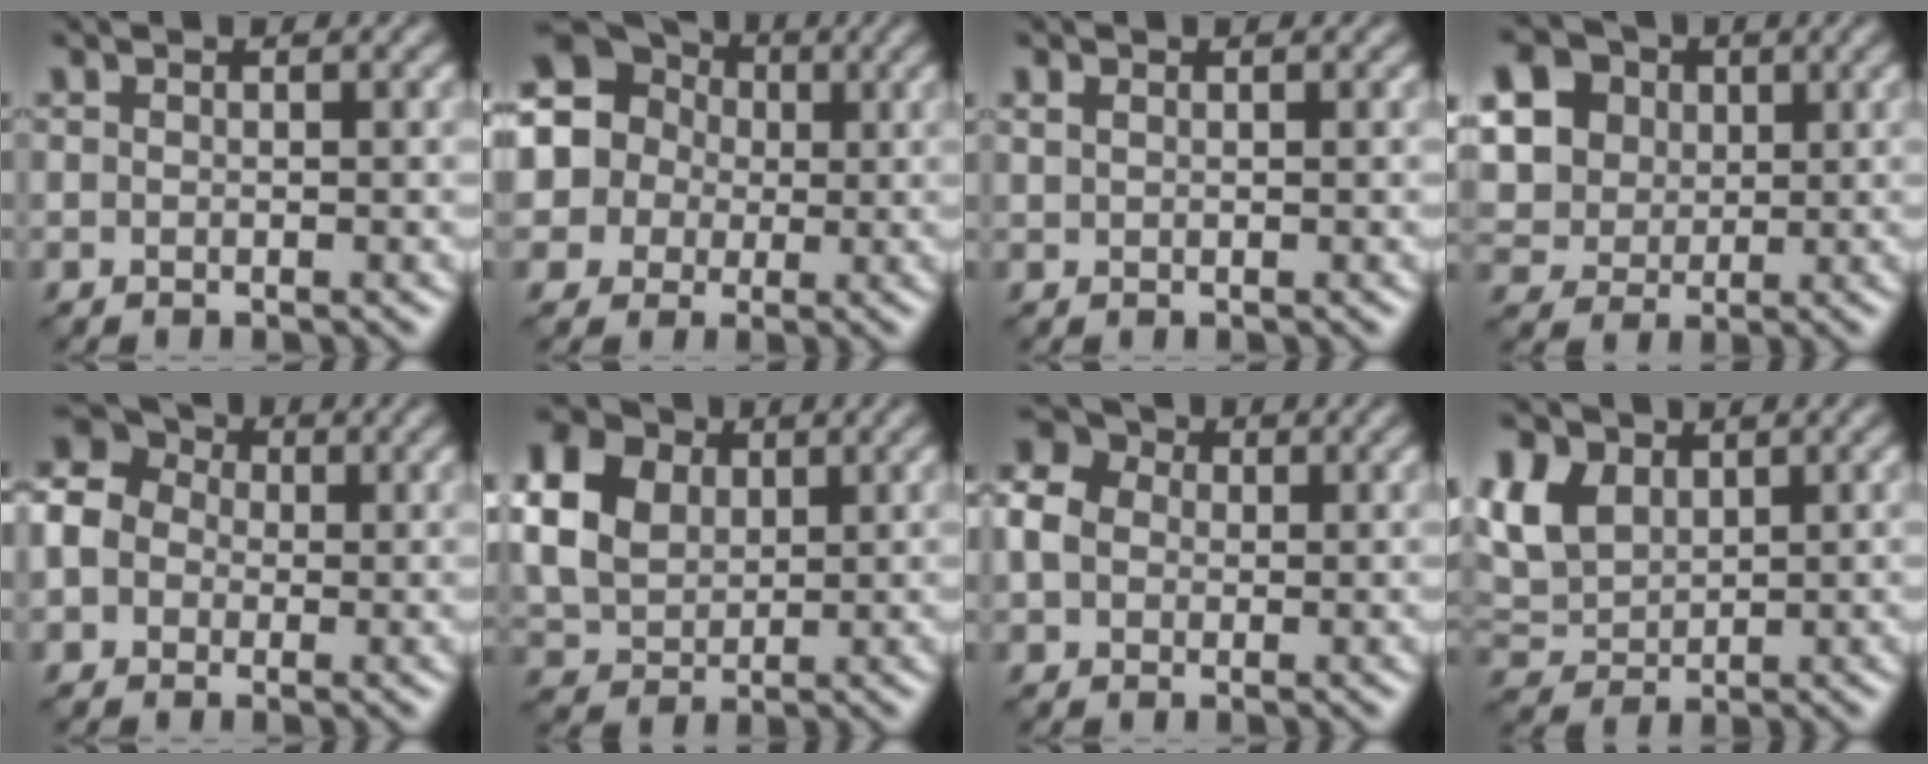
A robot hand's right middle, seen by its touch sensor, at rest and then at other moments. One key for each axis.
{"total": 12.4, "fx": 3.0, "fy": 11.4, "fz": 3.9, "tx": -0.119, "ty": 0.042, "tz": 0.035}
{"total": 0.6, "fx": 0.4, "fy": 0.3, "fz": 0.2, "tx": -0.006, "ty": 0.002, "tz": 0.010}
{"total": 13.0, "fx": 4.0, "fy": 11.1, "fz": 5.3, "tx": -0.152, "ty": 0.018, "tz": 0.071}
{"total": 9.8, "fx": 0.4, "fy": 8.7, "fz": 4.5, "tx": -0.104, "ty": 0.037, "tz": -0.040}
{"total": 10.8, "fx": 3.7, "fy": 8.2, "fz": 5.9, "tx": -0.150, "ty": 0.032, "tz": 0.073}
{"total": 5.4, "fx": 0.7, "fy": 4.5, "fz": 2.8, "tx": -0.085, "ty": 0.019, "tz": 0.003}
{"total": 6.2, "fx": 2.9, "fy": 4.2, "fz": 3.5, "tx": -0.114, "ty": 0.023, "tz": 0.056}